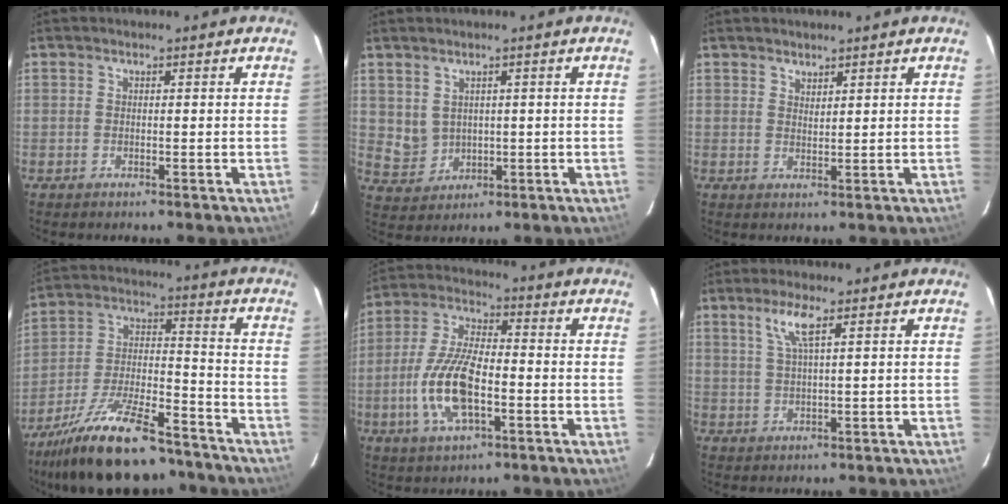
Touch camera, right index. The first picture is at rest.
{"total": 4.4, "force": [1.4, 3.8, 1.6], "torque": [-0.031, 0.006, 0.047]}
{"total": 1.7, "force": [1.6, 0.6, 0.4], "torque": [-0.002, 0.001, 0.028]}
{"total": 21.5, "force": [-16.7, 6.8, 11.7], "torque": [-0.222, -0.012, -0.267]}
{"total": 13.2, "force": [-3.6, 5.2, 11.6], "torque": [-0.245, 0.000, -0.069]}
{"total": 4.3, "force": [2.2, 0.1, 3.6], "torque": [-0.076, 0.001, 0.046]}